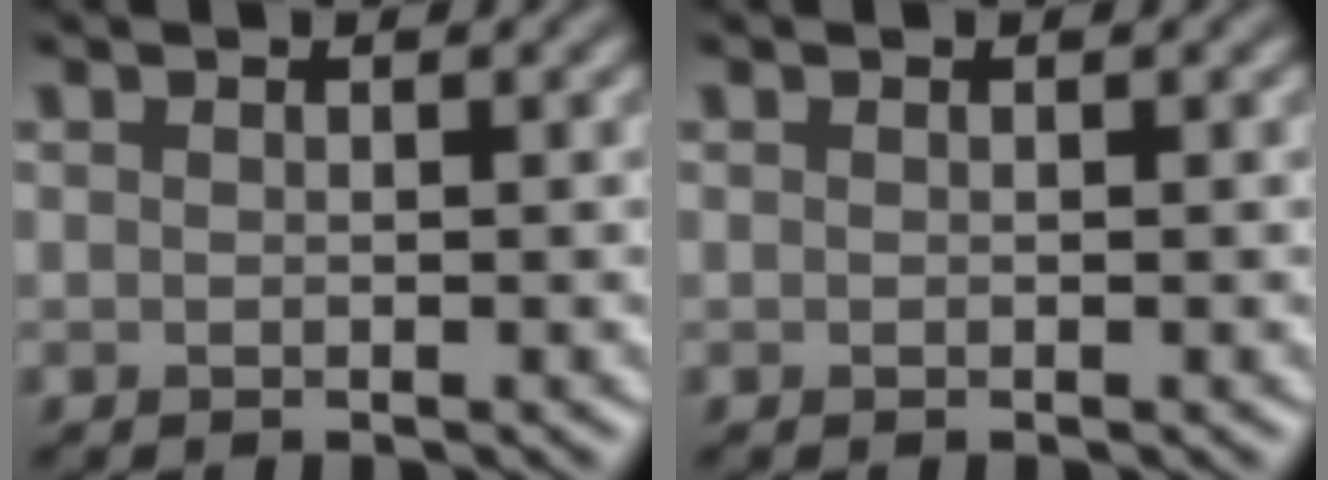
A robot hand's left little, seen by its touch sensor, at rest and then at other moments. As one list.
[{"total": 0.0}]